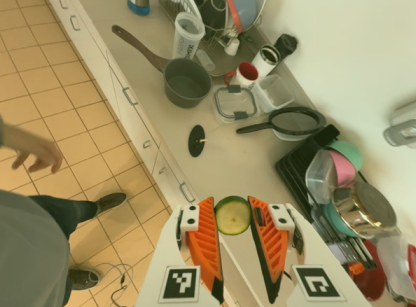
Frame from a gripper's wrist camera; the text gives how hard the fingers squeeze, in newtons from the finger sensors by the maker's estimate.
{"total": 9.2, "left": 9.0, "right": 9.4}